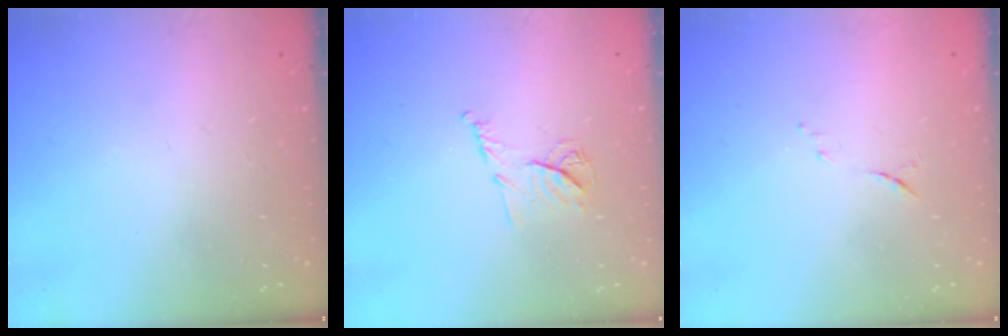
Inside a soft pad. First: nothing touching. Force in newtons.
{"total": 7.9, "press": 7.9, "slide": 0.3}
{"total": 5.5, "press": 5.4, "slide": 1.1}